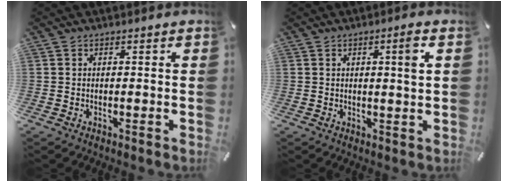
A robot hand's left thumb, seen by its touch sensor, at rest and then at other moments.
{"total": 3.8, "force": [1.2, 0.4, 3.6], "torque": [-0.056, -0.006, 0.013]}